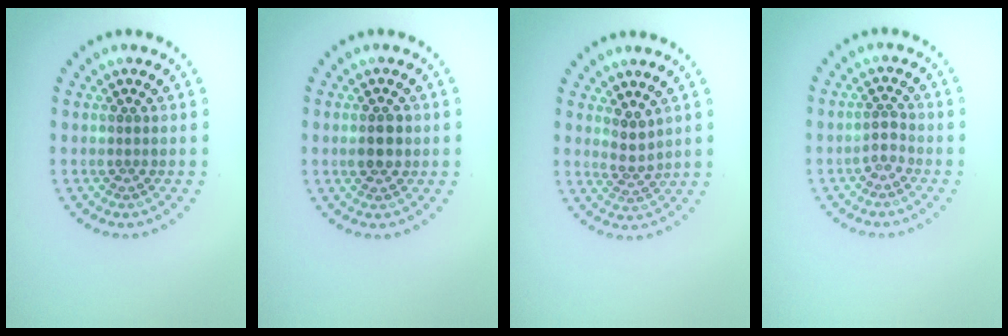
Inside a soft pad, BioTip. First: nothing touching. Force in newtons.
{"total": 1.9, "press": 1.9, "slide": 0.1}
{"total": 1.7, "press": 1.4, "slide": 1.0}
{"total": 1.3, "press": 0.8, "slide": 0.9}